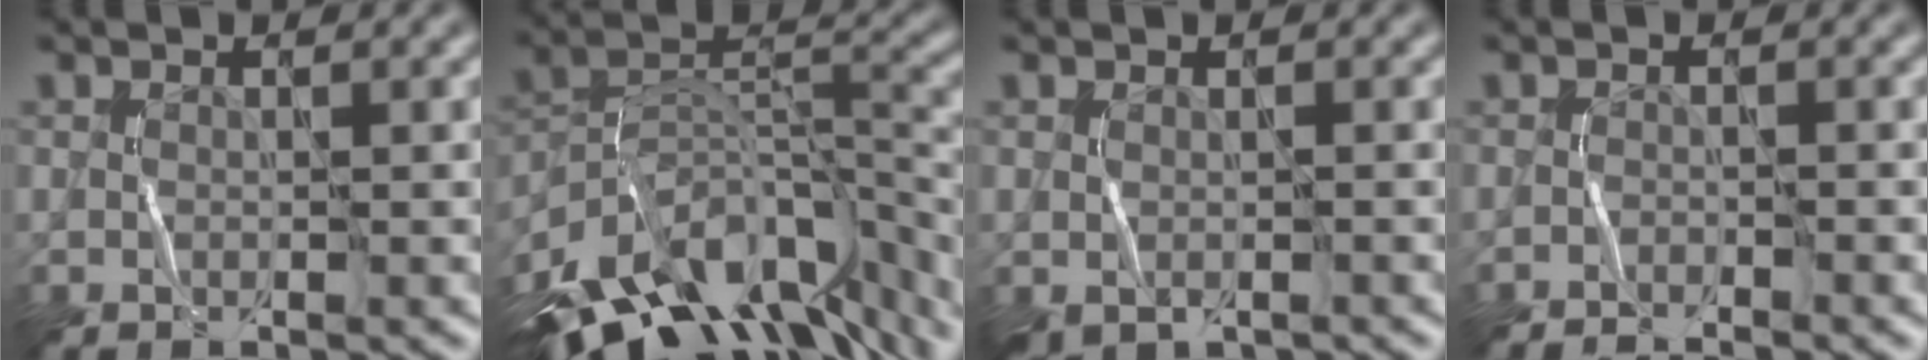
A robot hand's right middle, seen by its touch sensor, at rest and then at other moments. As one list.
[{"total": 14.9, "force": [-10.6, 6.4, 8.2], "torque": [-0.165, 0.013, -0.179]}, {"total": 1.4, "force": [-0.6, 0.9, 0.9], "torque": [-0.021, -0.010, -0.006]}, {"total": 2.3, "force": [-2.2, 0.2, 0.6], "torque": [-0.014, -0.004, -0.039]}]